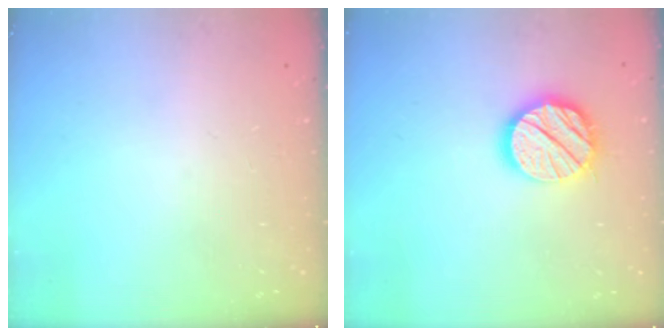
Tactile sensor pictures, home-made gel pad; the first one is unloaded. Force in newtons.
{"total": 14.3, "press": 14.2, "slide": 2.0}